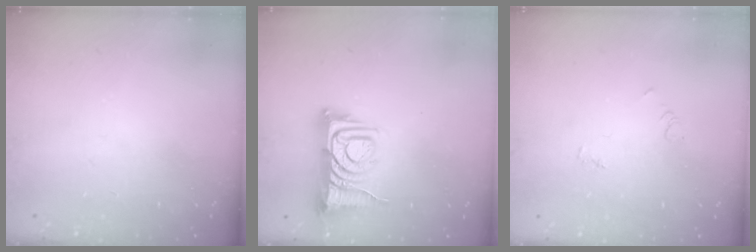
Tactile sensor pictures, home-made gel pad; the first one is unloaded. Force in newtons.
{"total": 9.4, "press": 9.3, "slide": 1.2}
{"total": 3.1, "press": 3.1, "slide": 0.4}